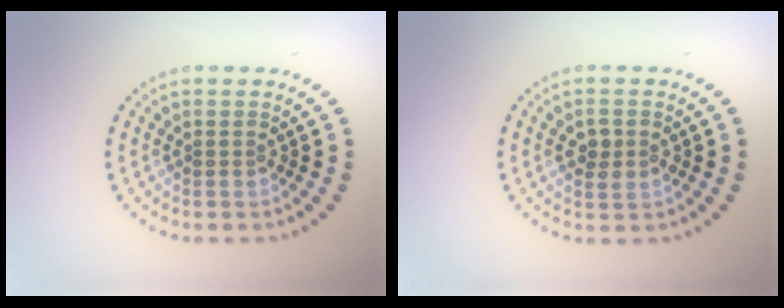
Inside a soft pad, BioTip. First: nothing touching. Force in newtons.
{"total": 1.9, "press": 1.9, "slide": 0.0}